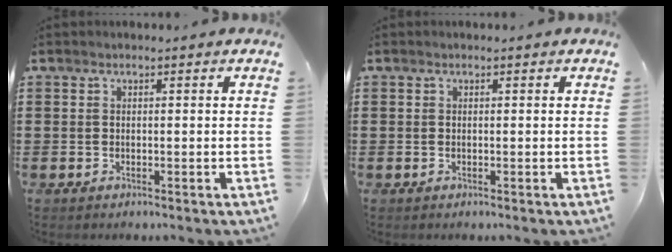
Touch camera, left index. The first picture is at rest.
{"total": 0.0}